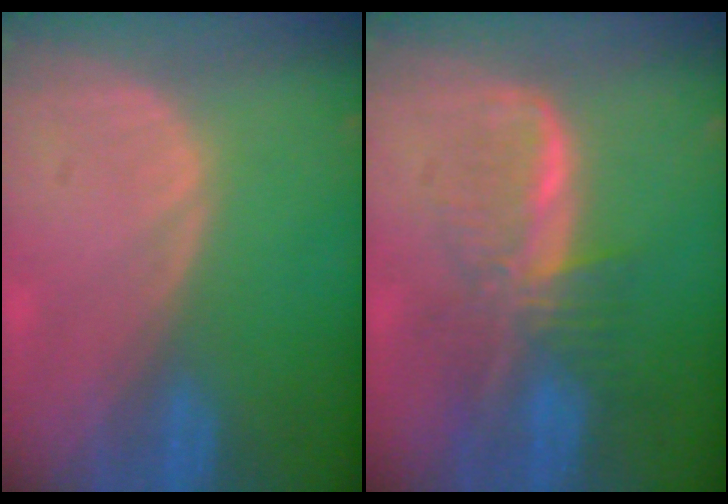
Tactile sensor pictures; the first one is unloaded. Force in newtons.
{"total": 7.6, "press": 6.7, "slide": 3.7}